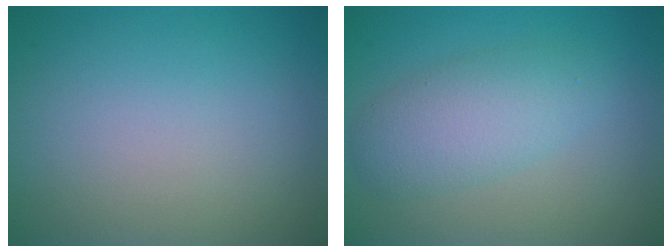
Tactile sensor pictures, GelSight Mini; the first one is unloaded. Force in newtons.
{"total": 4.0, "press": 4.0, "slide": 0.1}